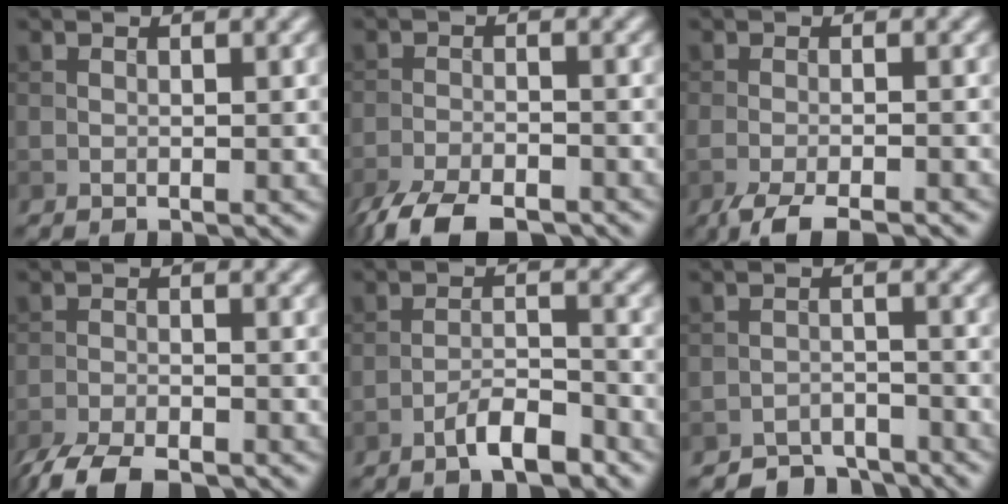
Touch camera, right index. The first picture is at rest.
{"total": 6.1, "force": [-4.9, 1.8, 3.1], "torque": [-0.053, -0.012, -0.095]}
{"total": 3.8, "force": [-2.8, 0.7, 2.5], "torque": [-0.044, -0.007, -0.055]}
{"total": 5.2, "force": [-4.3, 1.5, 2.6], "torque": [-0.043, -0.011, -0.087]}
{"total": 3.6, "force": [-2.6, 0.9, 2.4], "torque": [-0.041, 0.010, -0.049]}
{"total": 3.7, "force": [-3.5, 1.1, 0.3], "torque": [0.004, 0.002, -0.067]}